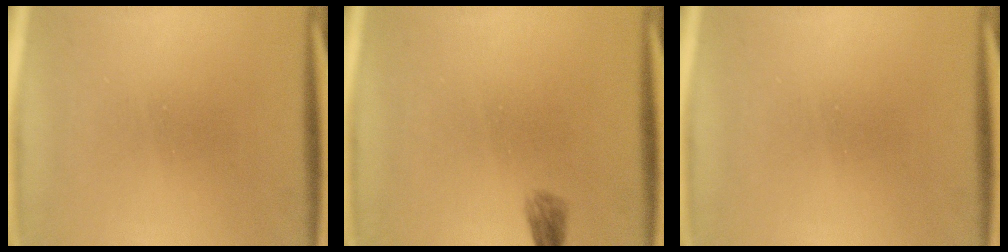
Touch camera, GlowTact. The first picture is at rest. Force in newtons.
{"total": 1.7}
{"total": 0.0}